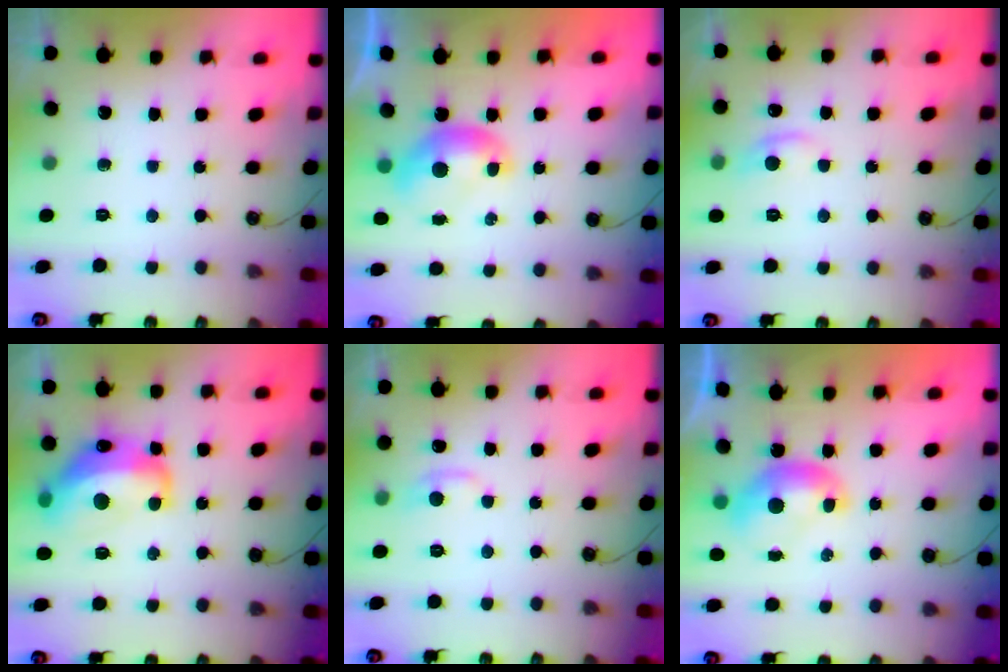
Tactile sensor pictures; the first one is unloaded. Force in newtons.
{"total": 0.0}
{"total": 1.8, "press": 1.6, "slide": 0.8}
{"total": 11.3, "press": 11.2, "slide": 1.1}
{"total": 1.1, "press": 0.7, "slide": 0.8}
{"total": 0.0}